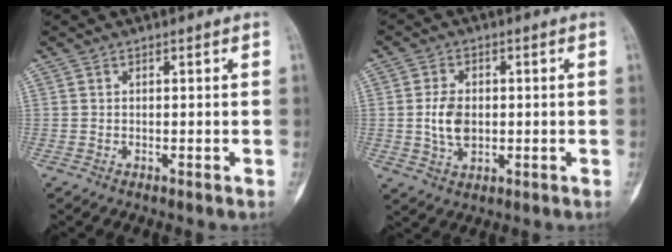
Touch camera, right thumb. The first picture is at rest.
{"total": 6.3, "force": [-0.1, 4.2, 4.6], "torque": [-0.079, -0.001, 0.002]}